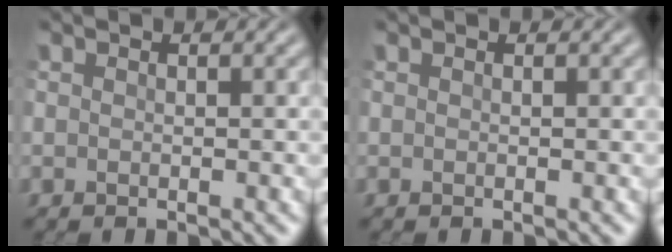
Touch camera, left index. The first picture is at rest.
{"total": 0.0}